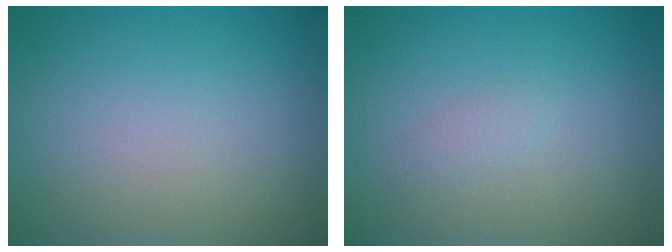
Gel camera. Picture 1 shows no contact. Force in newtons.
{"total": 0.9, "press": 0.9, "slide": 0.0}